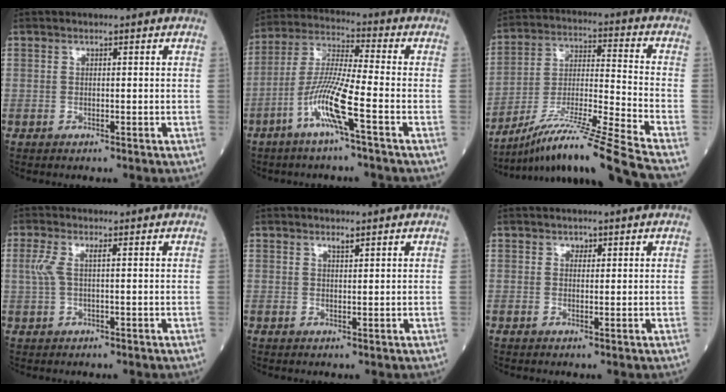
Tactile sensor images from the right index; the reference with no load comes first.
{"total": 10.1, "force": [-4.5, -0.6, 9.0], "torque": [-0.185, 0.001, -0.095]}
{"total": 19.6, "force": [-16.2, -3.0, 10.7], "torque": [-0.182, -0.024, -0.286]}
{"total": 3.0, "force": [0.7, 0.7, 2.8], "torque": [-0.081, 0.016, 0.016]}
{"total": 1.0, "force": [0.8, 0.1, 0.6], "torque": [-0.012, -0.002, 0.015]}
{"total": 1.0, "force": [0.5, 0.7, 0.3], "torque": [0.001, -0.002, 0.006]}